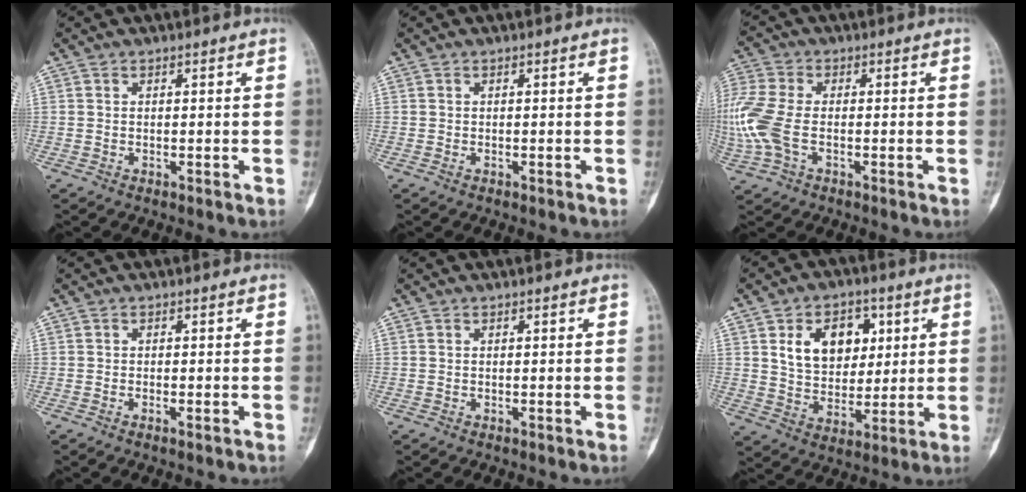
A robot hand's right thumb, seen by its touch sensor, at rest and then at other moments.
{"total": 0.0}
{"total": 11.8, "force": [-1.7, 7.0, 9.4], "torque": [-0.250, 0.012, -0.032]}
{"total": 0.9, "force": [-0.5, 0.2, 0.7], "torque": [-0.016, 0.003, -0.009]}
{"total": 0.0}
{"total": 12.8, "force": [4.1, 9.0, 8.0], "torque": [-0.081, -0.013, 0.074]}